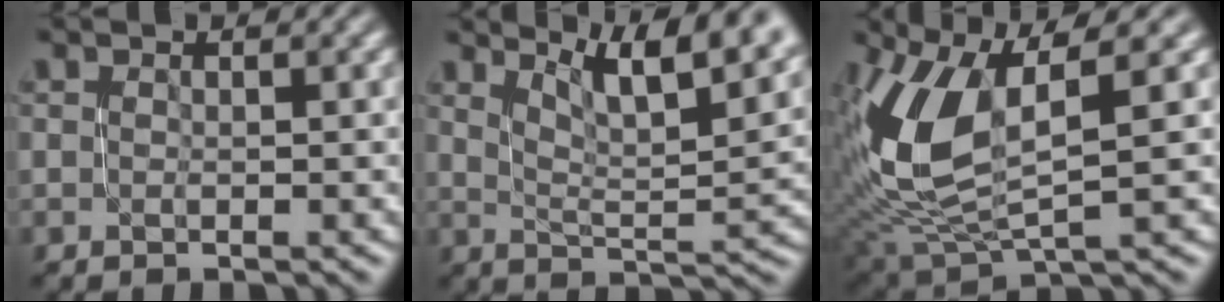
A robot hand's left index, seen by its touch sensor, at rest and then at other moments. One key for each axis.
{"total": 9.7, "fx": 6.7, "fy": 2.4, "fz": 6.6, "tx": -0.087, "ty": 0.010, "tz": 0.095}
{"total": 8.9, "fx": 2.1, "fy": 4.0, "fz": 7.6, "tx": -0.185, "ty": -0.004, "tz": 0.046}